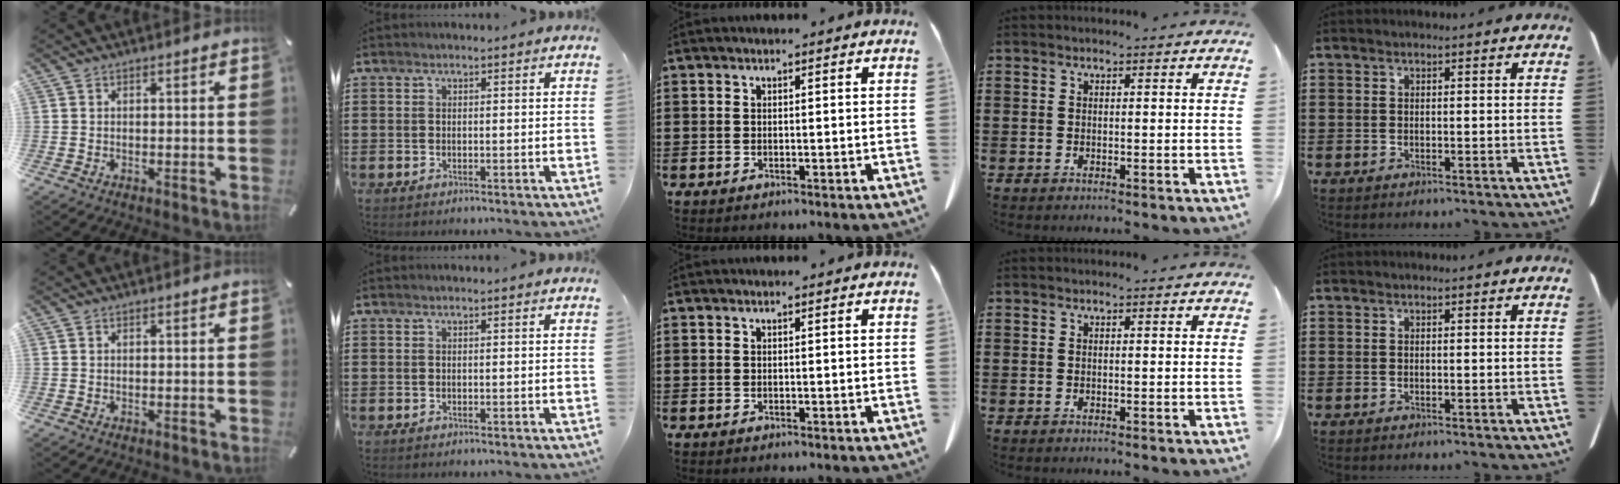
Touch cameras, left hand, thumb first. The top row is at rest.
{}